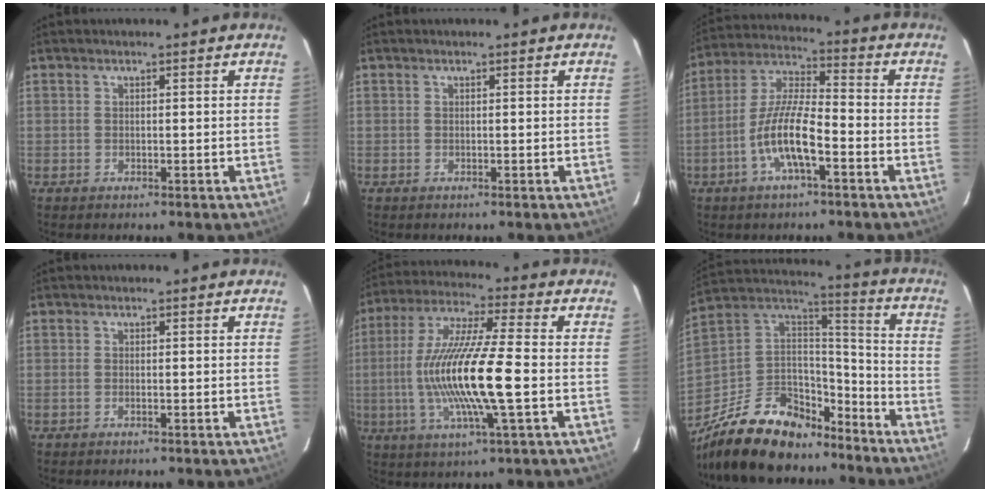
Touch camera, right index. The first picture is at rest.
{"total": 0.0}
{"total": 11.0, "force": [-4.7, 2.6, 9.7], "torque": [-0.202, 0.003, -0.091]}
{"total": 0.8, "force": [-0.2, 0.2, 0.7], "torque": [-0.015, 0.001, -0.006]}
{"total": 17.3, "force": [-2.5, 1.2, 17.0], "torque": [-0.331, -0.008, -0.048]}
{"total": 25.4, "force": [-18.4, 12.2, 12.6], "torque": [-0.270, 0.024, -0.292]}